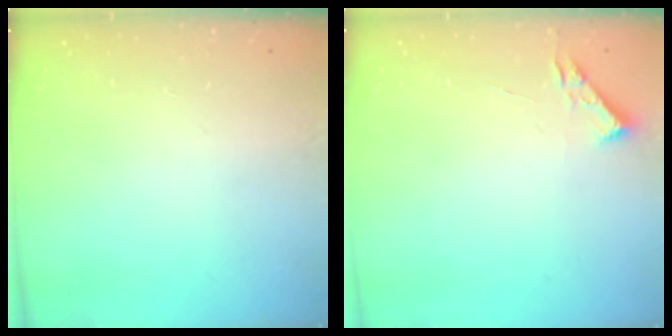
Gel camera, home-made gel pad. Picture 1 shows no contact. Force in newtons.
{"total": 2.7, "press": 2.7, "slide": 0.4}